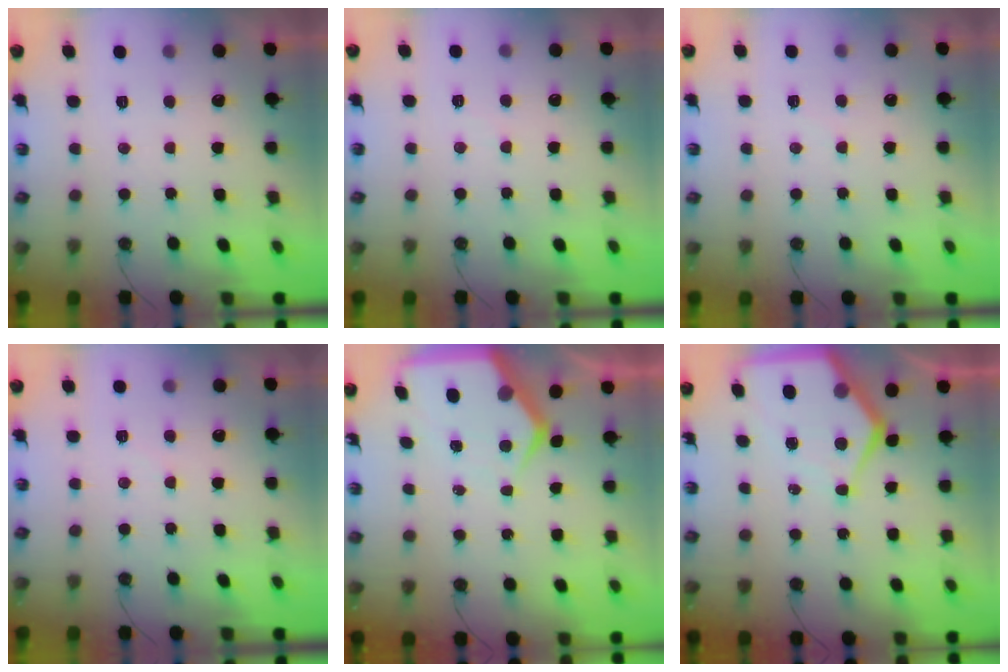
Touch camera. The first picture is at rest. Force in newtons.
{"total": 4.2, "press": 4.2, "slide": 0.6}
{"total": 4.7, "press": 4.7, "slide": 0.5}
{"total": 2.9, "press": 2.9, "slide": 0.5}
{"total": 8.1, "press": 8.0, "slide": 0.8}
{"total": 12.1, "press": 12.0, "slide": 1.4}